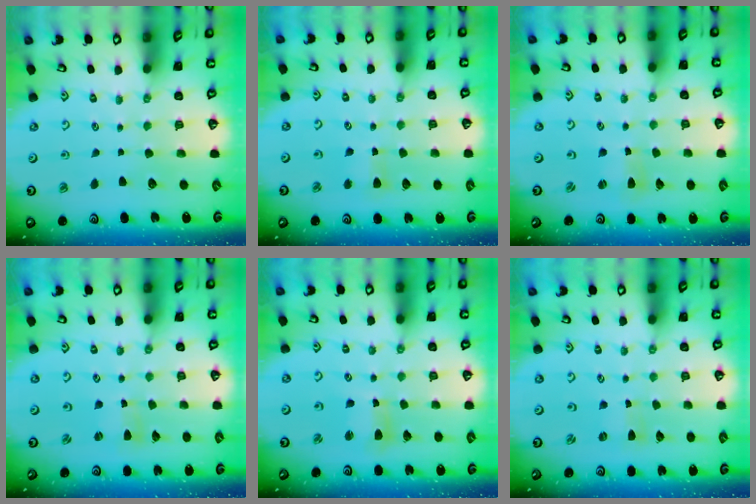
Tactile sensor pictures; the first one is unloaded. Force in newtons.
{"total": 3.8, "press": 3.8, "slide": 0.4}
{"total": 1.8, "press": 1.8, "slide": 0.2}
{"total": 0.8, "press": 0.8, "slide": 0.1}
{"total": 6.0, "press": 5.9, "slide": 0.9}
{"total": 0.0}